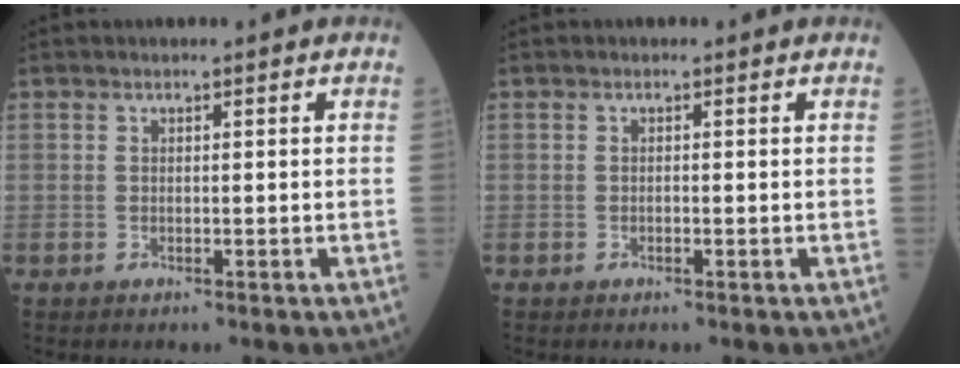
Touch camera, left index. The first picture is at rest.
{"total": 0.0}